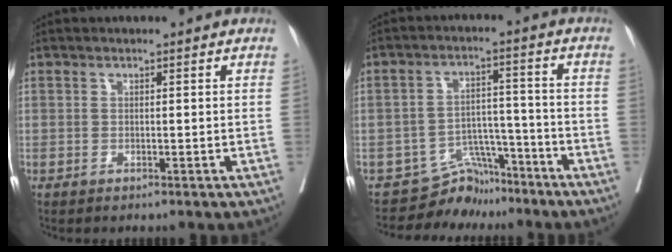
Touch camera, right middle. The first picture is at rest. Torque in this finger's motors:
{"motor_torque": [-0.09, -0.01, -0.01, -0.04]}